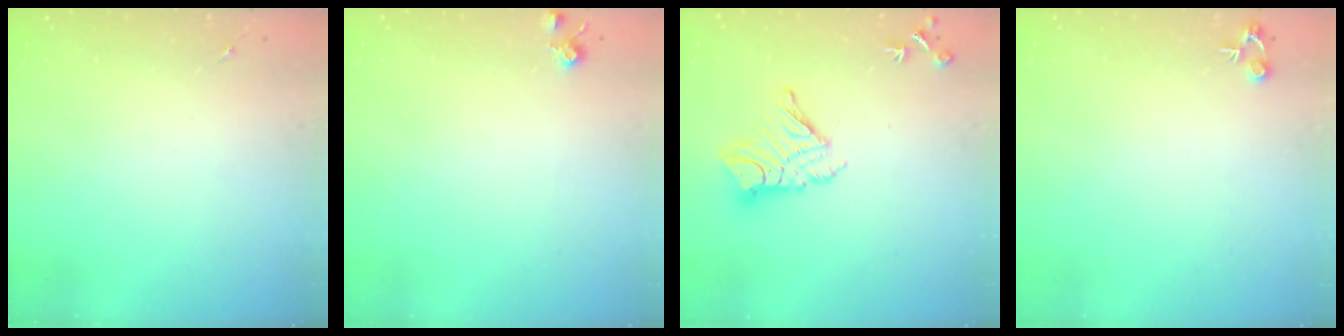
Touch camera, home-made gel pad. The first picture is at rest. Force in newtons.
{"total": 5.7, "press": 5.6, "slide": 0.9}
{"total": 13.7, "press": 13.7, "slide": 1.3}
{"total": 4.7, "press": 4.7, "slide": 0.2}